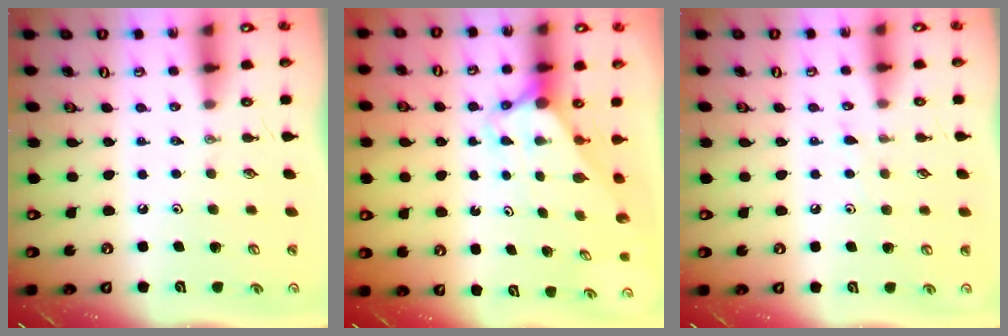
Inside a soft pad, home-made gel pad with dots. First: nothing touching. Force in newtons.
{"total": 2.7, "press": 2.7, "slide": 0.0}
{"total": 3.9, "press": 3.8, "slide": 0.5}